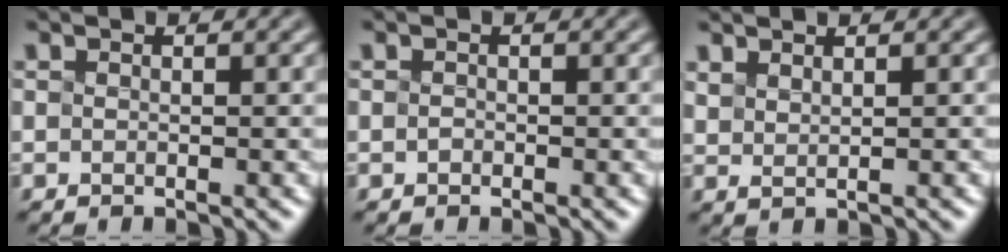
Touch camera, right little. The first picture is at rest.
{"total": 1.1, "force": [-0.6, -0.5, -0.8], "torque": [-0.003, 0.002, 0.007]}
{"total": 2.2, "force": [1.9, 0.8, 1.0], "torque": [-0.015, 0.017, 0.029]}